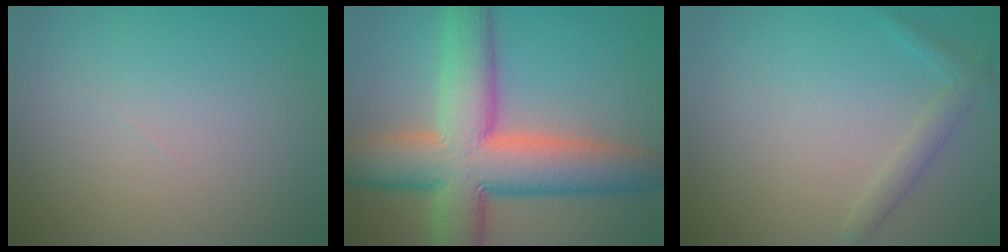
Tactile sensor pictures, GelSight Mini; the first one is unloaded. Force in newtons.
{"total": 12.3, "press": 12.3, "slide": 0.5}
{"total": 1.5, "press": 1.5, "slide": 0.1}